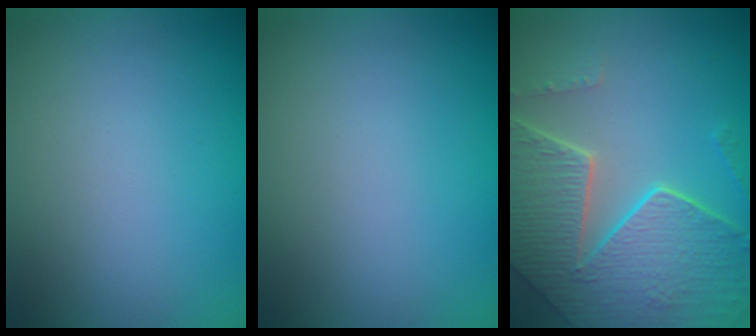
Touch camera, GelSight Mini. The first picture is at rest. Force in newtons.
{"total": 0.0}
{"total": 8.0, "press": 5.7, "slide": 5.7}